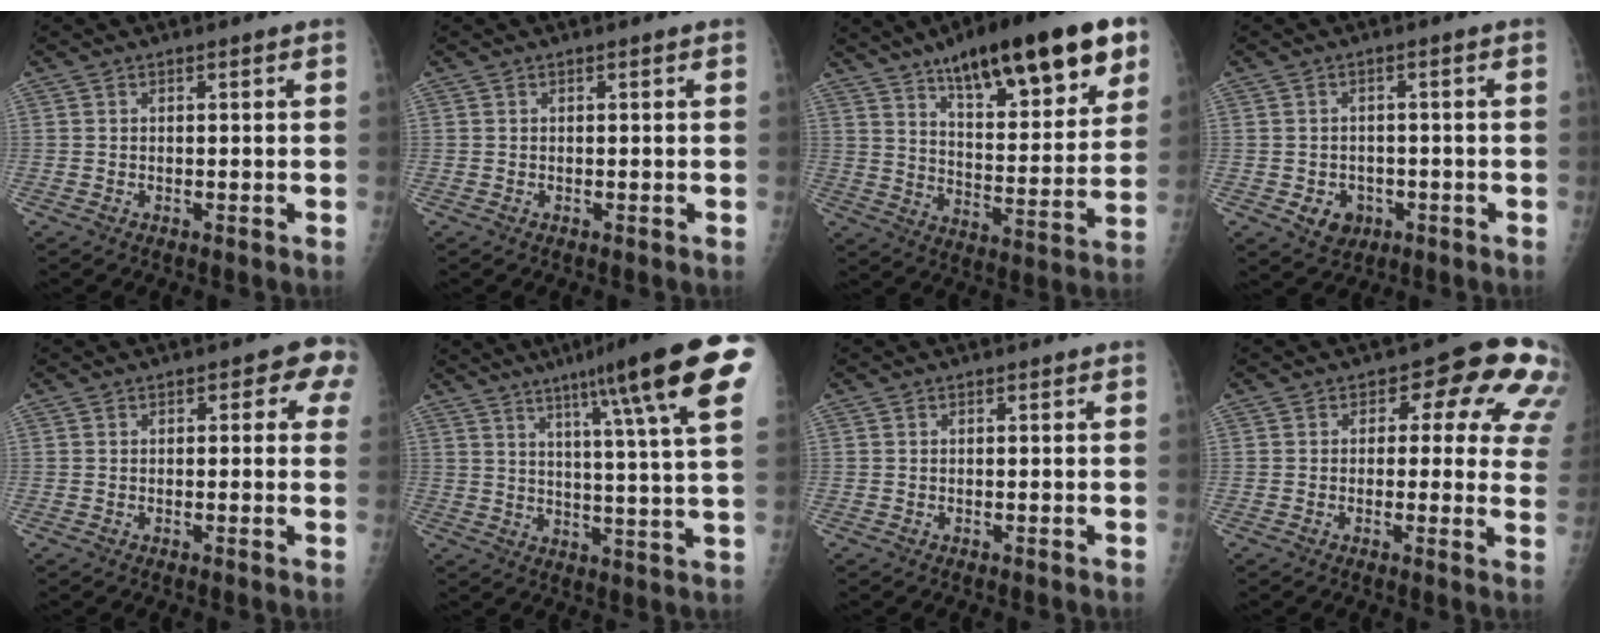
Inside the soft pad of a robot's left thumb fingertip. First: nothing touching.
{"total": 0.0}
{"total": 26.2, "force": [15.3, 7.7, 19.9], "torque": [-0.264, -0.037, 0.235]}
{"total": 4.6, "force": [-1.7, 3.8, 2.1], "torque": [-0.013, 0.012, -0.014]}
{"total": 4.7, "force": [1.6, 2.6, 3.6], "torque": [-0.003, 0.002, 0.006]}
{"total": 21.1, "force": [11.5, 1.4, 17.6], "torque": [-0.243, -0.025, 0.148]}
{"total": 0.0}
{"total": 13.0, "force": [5.0, 7.0, 9.7], "torque": [-0.059, -0.015, 0.036]}